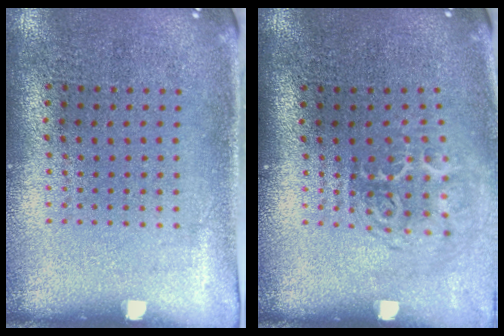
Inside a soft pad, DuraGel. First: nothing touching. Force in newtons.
{"total": 1.8, "press": 1.2, "slide": 1.4}